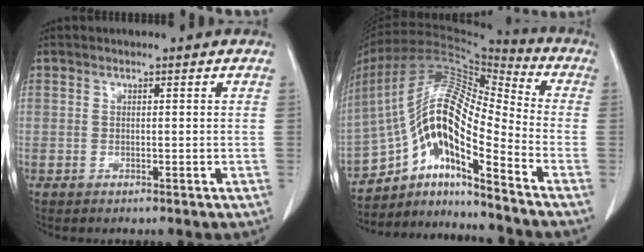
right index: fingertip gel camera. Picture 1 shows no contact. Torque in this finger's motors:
{"motor_torque": [2.13, -0.01, 0.60, 0.21]}